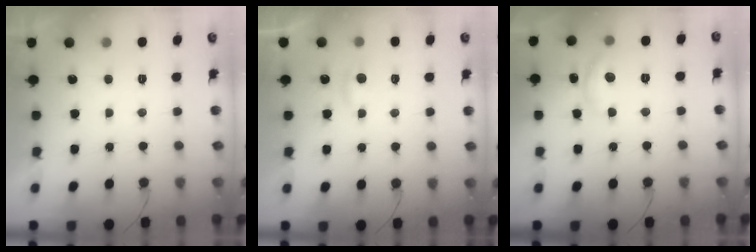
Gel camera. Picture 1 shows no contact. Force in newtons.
{"total": 3.4, "press": 3.4, "slide": 0.5}
{"total": 9.6, "press": 9.6, "slide": 0.5}